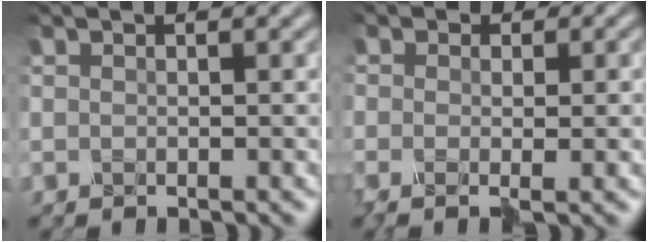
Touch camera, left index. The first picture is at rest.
{"total": 1.7, "force": [-0.6, 0.8, 1.3], "torque": [-0.018, 0.000, -0.012]}